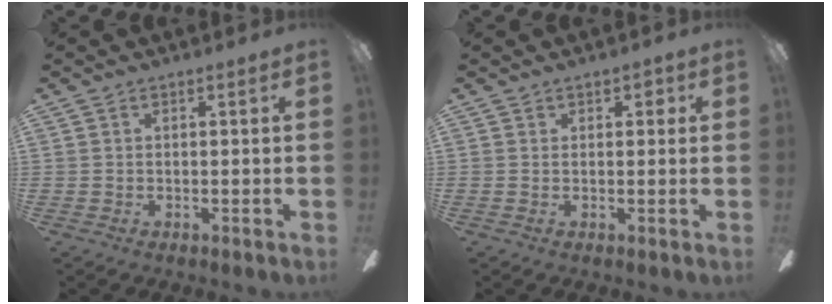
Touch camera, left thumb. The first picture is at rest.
{"total": 1.8, "force": [0.7, 1.0, 1.4], "torque": [-0.012, -0.002, 0.008]}